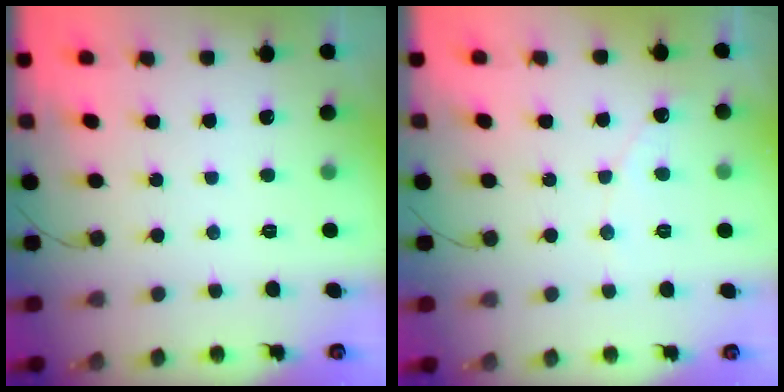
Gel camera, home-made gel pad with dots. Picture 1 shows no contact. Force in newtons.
{"total": 2.3, "press": 2.3, "slide": 0.2}